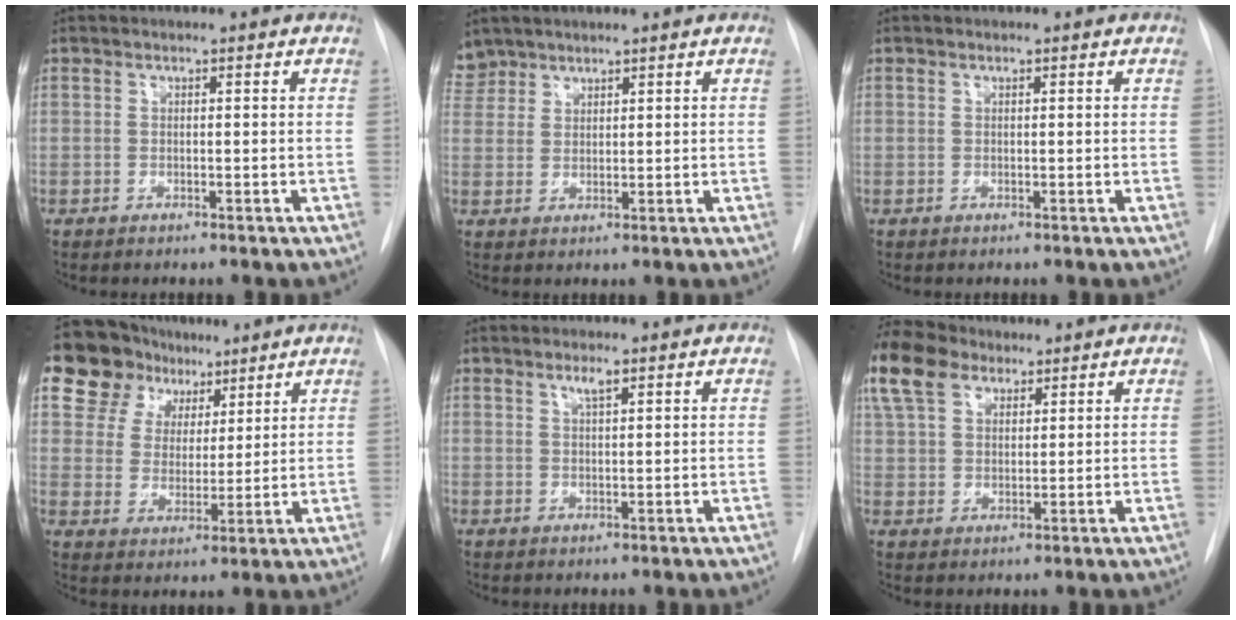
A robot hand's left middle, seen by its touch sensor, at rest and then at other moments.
{"total": 4.0, "force": [3.5, 2.1, -0.2], "torque": [0.012, 0.010, 0.070]}
{"total": 0.0}
{"total": 13.4, "force": [8.1, 9.7, 4.4], "torque": [-0.076, 0.049, 0.142]}
{"total": 1.7, "force": [1.0, 0.2, 1.3], "torque": [-0.023, 0.000, 0.019]}
{"total": 11.5, "force": [7.5, 6.7, 5.6], "torque": [-0.142, 0.038, 0.145]}